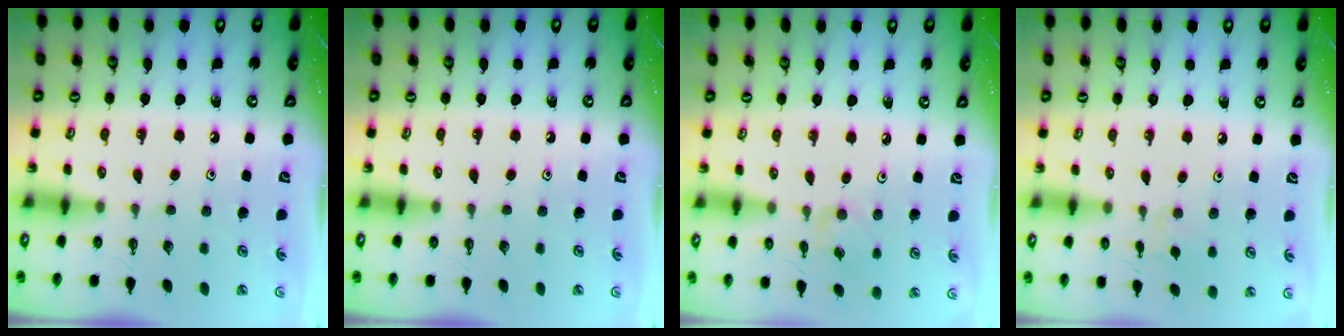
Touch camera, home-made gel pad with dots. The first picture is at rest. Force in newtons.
{"total": 0.0}
{"total": 2.7, "press": 2.6, "slide": 0.5}
{"total": 4.0, "press": 4.0, "slide": 0.6}